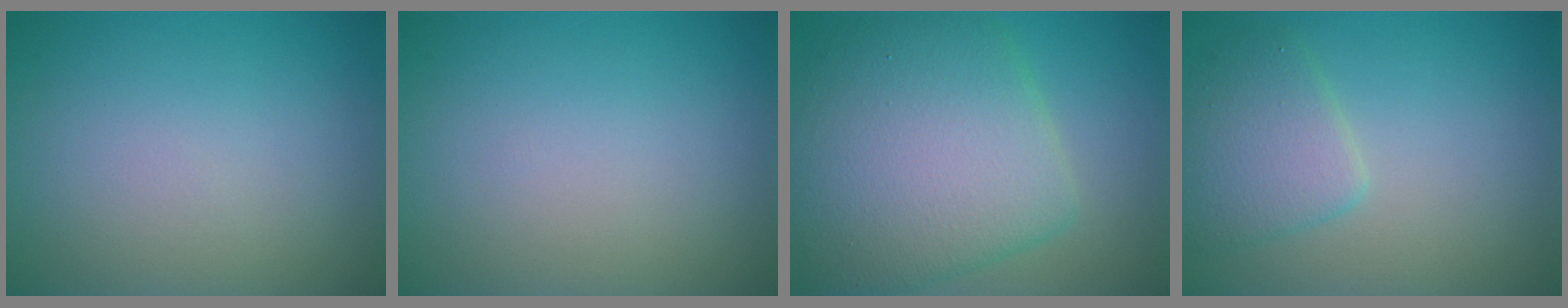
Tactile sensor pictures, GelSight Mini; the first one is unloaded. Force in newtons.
{"total": 0.0}
{"total": 9.6, "press": 9.6, "slide": 0.3}
{"total": 3.4, "press": 3.4, "slide": 0.2}